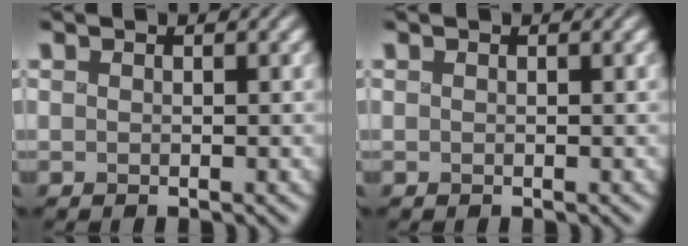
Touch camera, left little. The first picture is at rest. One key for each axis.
{"total": 0.0}